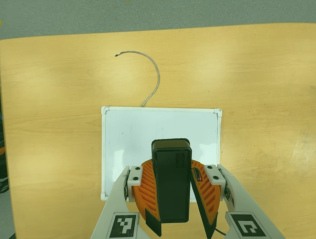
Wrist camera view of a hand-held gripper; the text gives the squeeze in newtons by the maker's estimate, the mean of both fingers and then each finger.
{"total": 10.1, "left": 10.0, "right": 10.2}